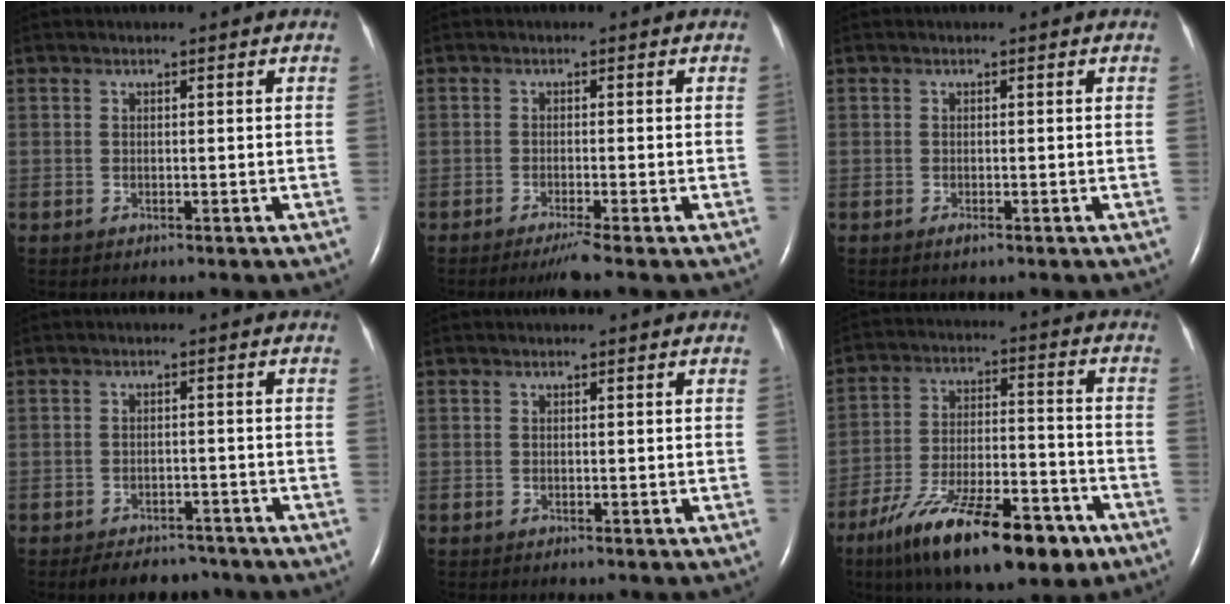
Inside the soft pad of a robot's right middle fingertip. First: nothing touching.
{"total": 2.9, "force": [-2.1, -0.9, 1.7], "torque": [-0.030, -0.006, -0.040]}
{"total": 0.8, "force": [-0.5, 0.2, 0.6], "torque": [-0.012, -0.002, -0.007]}
{"total": 6.5, "force": [-5.5, 2.9, 1.8], "torque": [-0.020, 0.005, -0.075]}
{"total": 0.0}
{"total": 19.9, "force": [-12.7, 5.7, 14.2], "torque": [-0.218, -0.009, -0.208]}